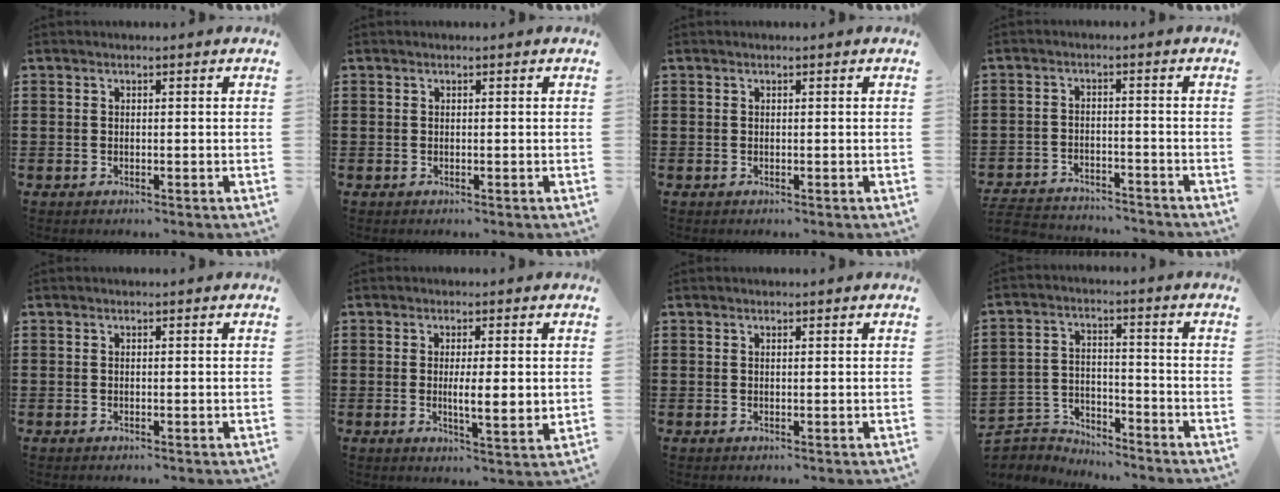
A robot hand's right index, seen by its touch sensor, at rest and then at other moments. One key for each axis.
{"total": 0.0}
{"total": 0.0}
{"total": 4.2, "fx": -4.2, "fy": 0.3, "fz": 0.0, "tx": -0.010, "ty": -0.003, "tz": -0.091}
{"total": 0.0}
{"total": 4.2, "fx": 0.1, "fy": 0.8, "fz": 4.1, "tx": -0.066, "ty": -0.003, "tz": -0.001}
{"total": 0.0}
{"total": 5.4, "fx": -5.3, "fy": 1.0, "fz": -0.2, "tx": -0.014, "ty": 0.007, "tz": -0.113}